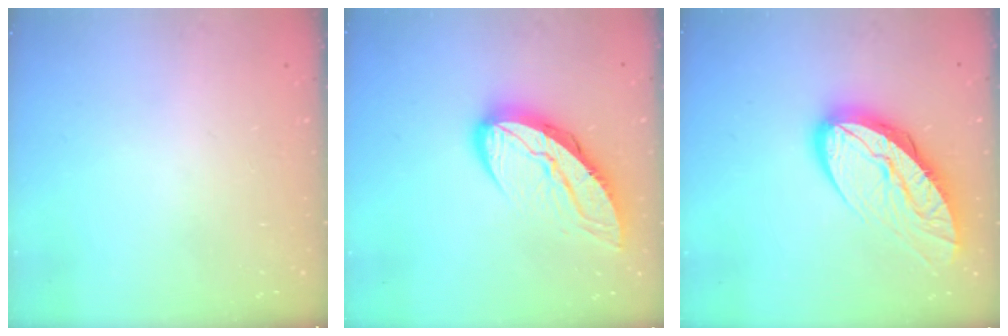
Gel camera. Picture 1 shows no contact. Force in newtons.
{"total": 12.9, "press": 12.9, "slide": 0.9}
{"total": 14.7, "press": 14.6, "slide": 1.4}